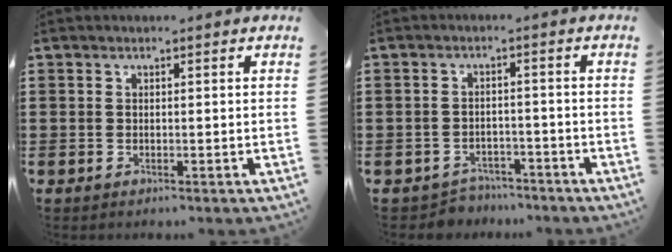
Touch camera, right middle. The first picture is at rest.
{"total": 2.8, "force": [-2.7, 0.6, -0.2], "torque": [-0.007, -0.002, -0.059]}